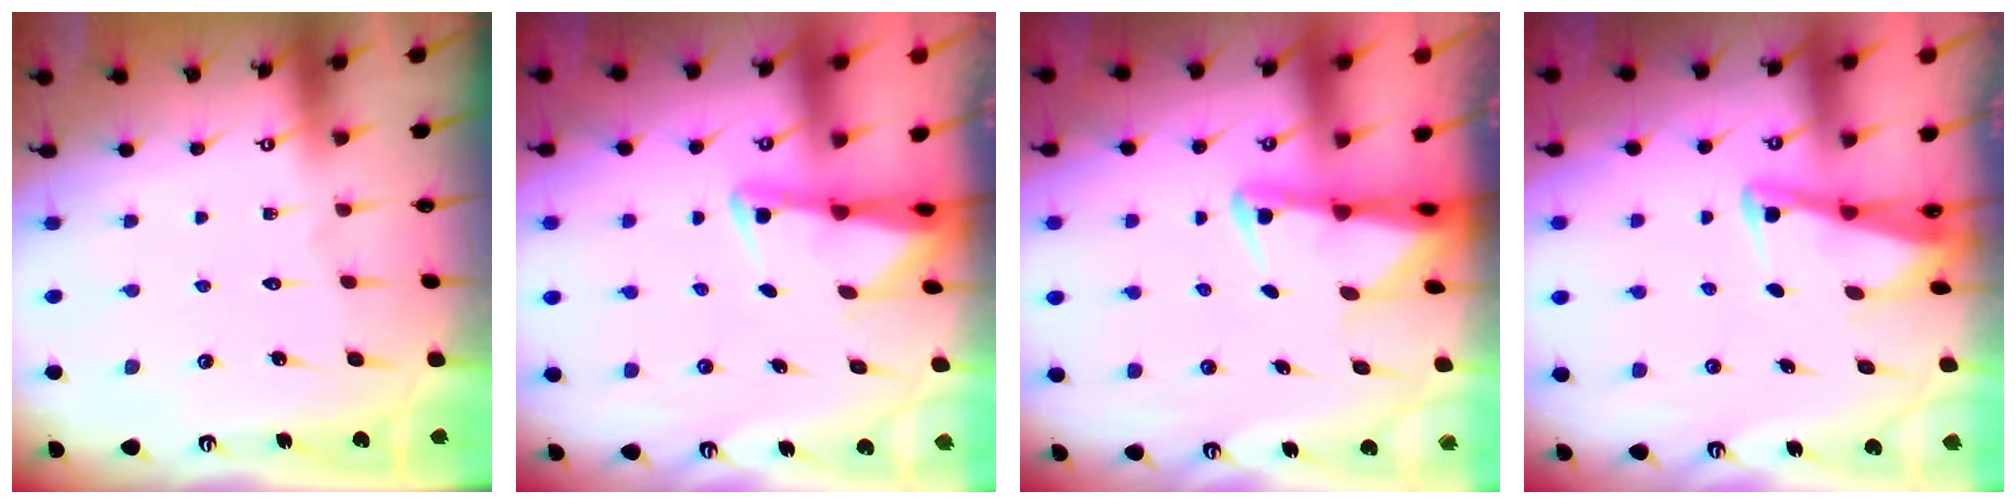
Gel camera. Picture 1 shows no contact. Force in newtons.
{"total": 2.4, "press": 2.3, "slide": 0.4}
{"total": 2.9, "press": 2.8, "slide": 0.6}
{"total": 2.5, "press": 2.5, "slide": 0.2}